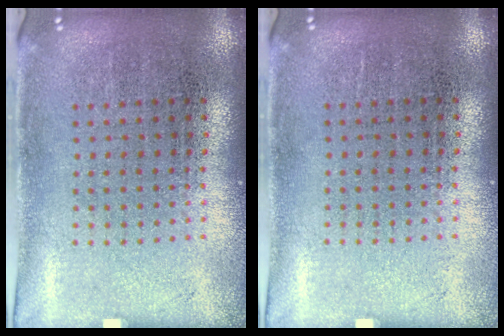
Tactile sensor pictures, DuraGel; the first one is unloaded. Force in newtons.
{"total": 0.0}